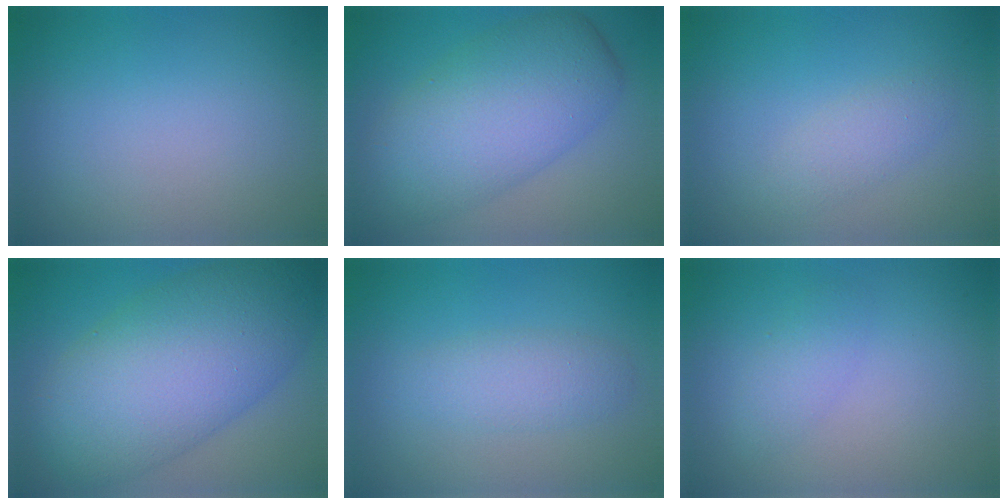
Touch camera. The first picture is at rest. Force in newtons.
{"total": 8.3, "press": 8.3, "slide": 0.4}
{"total": 1.6, "press": 1.6, "slide": 0.1}
{"total": 11.6, "press": 11.6, "slide": 0.3}
{"total": 2.4, "press": 2.4, "slide": 0.2}
{"total": 1.5, "press": 1.5, "slide": 0.1}